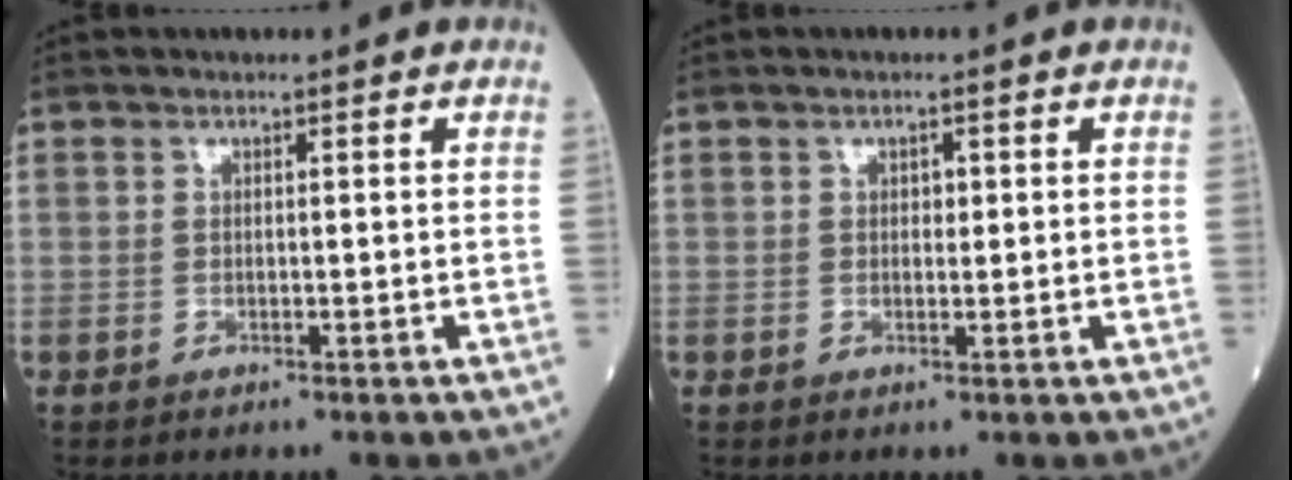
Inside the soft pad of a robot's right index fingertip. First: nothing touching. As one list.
[{"total": 1.1, "force": [0.3, 0.7, 0.8], "torque": [-0.010, 0.000, 0.004]}]